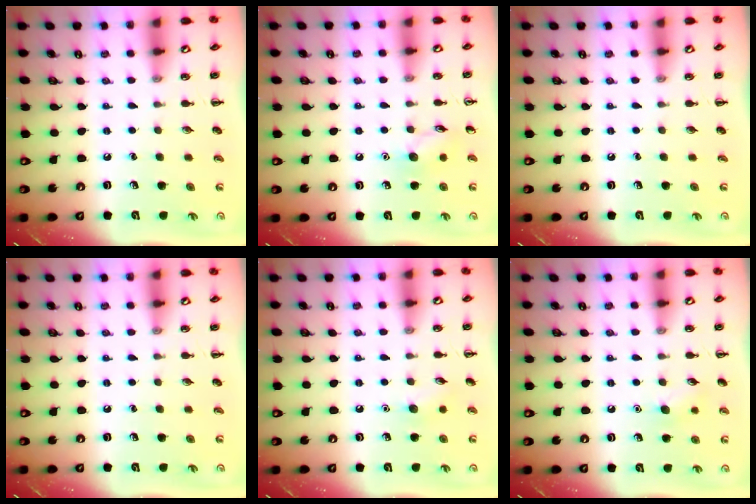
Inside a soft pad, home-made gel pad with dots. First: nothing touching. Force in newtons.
{"total": 6.6, "press": 6.5, "slide": 1.2}
{"total": 0.0}
{"total": 0.0}
{"total": 6.0, "press": 5.8, "slide": 1.6}
{"total": 8.2, "press": 7.9, "slide": 2.0}